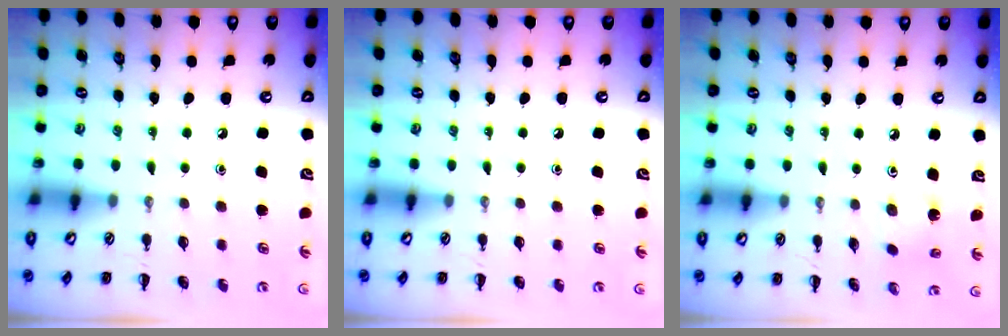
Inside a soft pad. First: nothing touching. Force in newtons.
{"total": 0.0}
{"total": 1.5, "press": 1.3, "slide": 0.6}